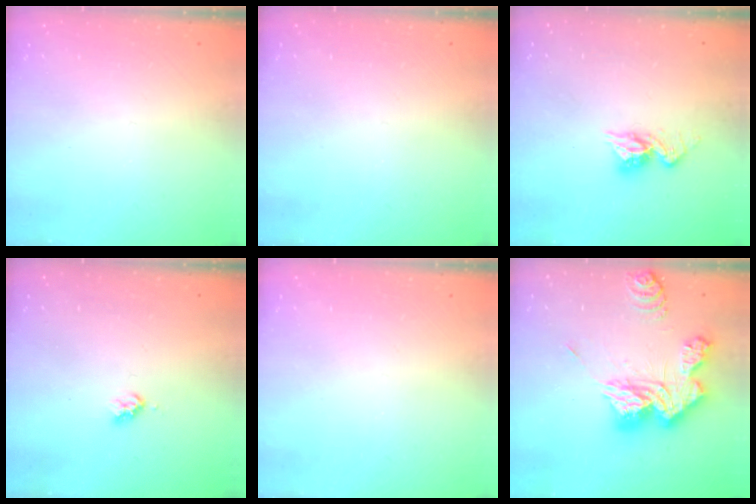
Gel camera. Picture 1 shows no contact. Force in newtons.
{"total": 0.0}
{"total": 8.9, "press": 8.9, "slide": 0.6}
{"total": 3.2, "press": 3.2, "slide": 0.4}
{"total": 0.0}
{"total": 20.4, "press": 20.3, "slide": 1.9}